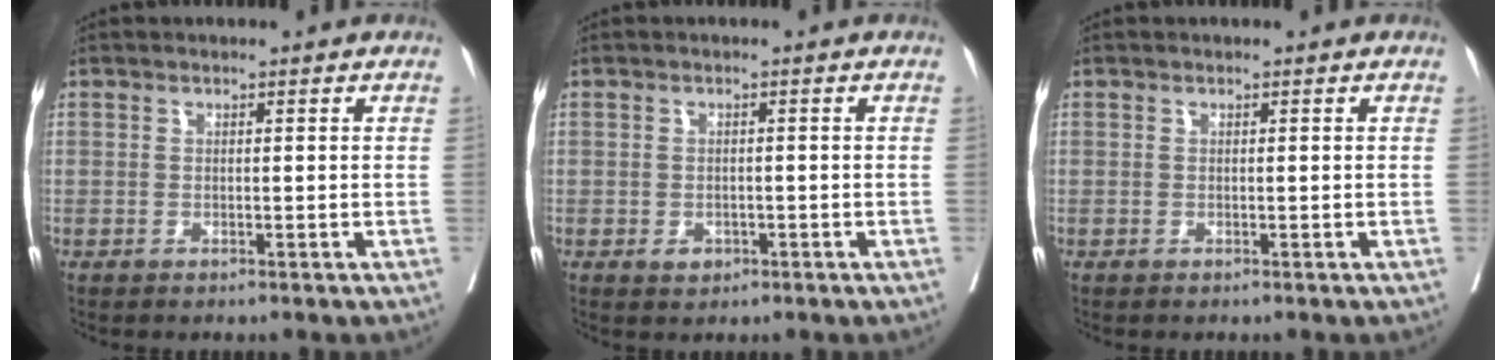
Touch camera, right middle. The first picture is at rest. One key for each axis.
{"total": 1.8, "fx": -0.8, "fy": 1.4, "fz": 0.9, "tx": -0.009, "ty": 0.004, "tz": -0.003}
{"total": 0.0}